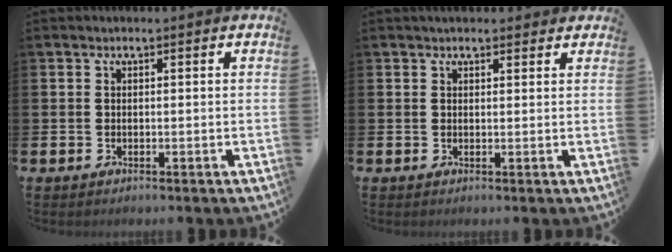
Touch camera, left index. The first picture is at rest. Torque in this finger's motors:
{"motor_torque": [0.77, -1.37, 0.02, 0.04]}